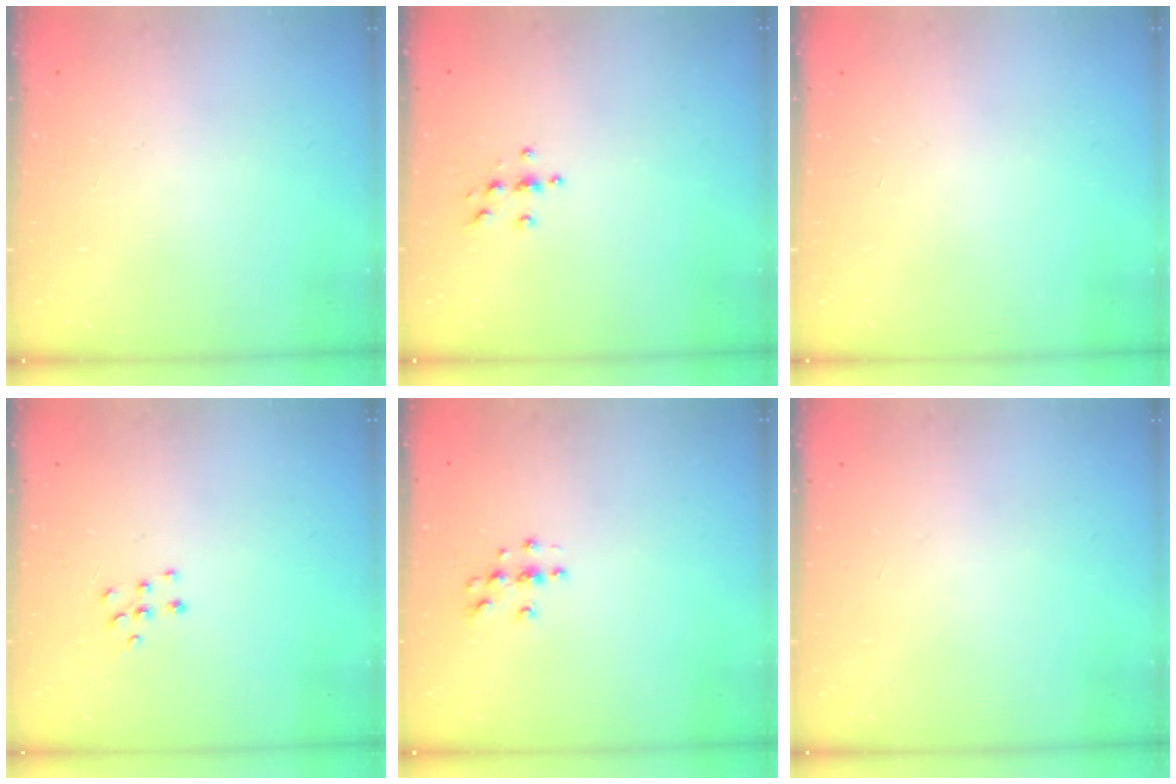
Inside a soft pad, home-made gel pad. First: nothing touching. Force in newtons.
{"total": 3.8, "press": 3.8, "slide": 0.4}
{"total": 0.0}
{"total": 5.3, "press": 5.3, "slide": 0.5}
{"total": 3.8, "press": 3.8, "slide": 0.4}
{"total": 0.0}